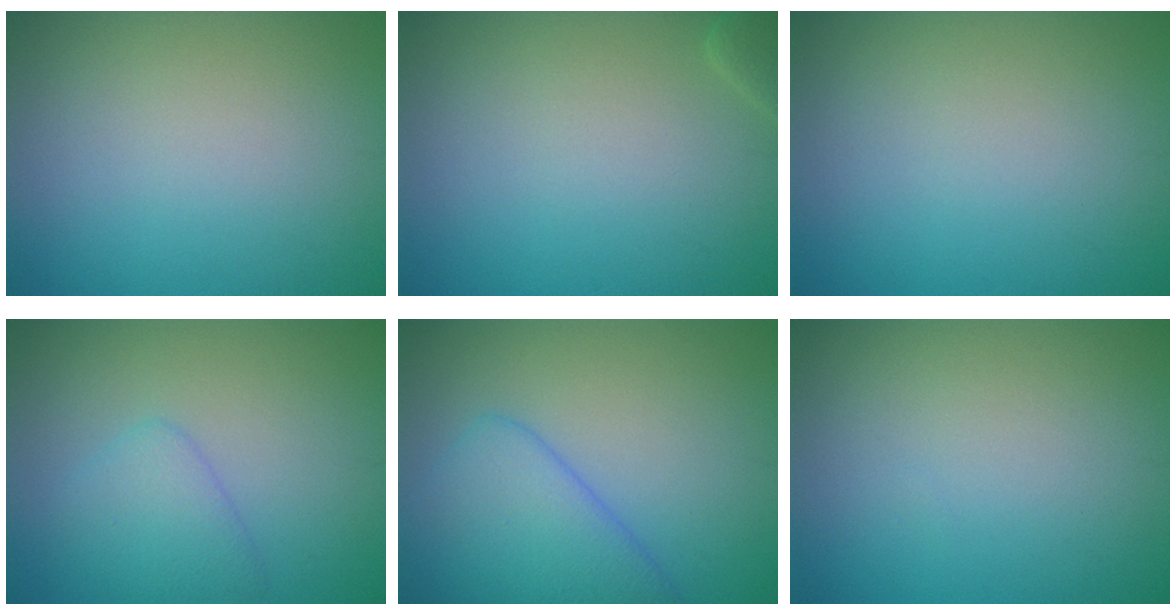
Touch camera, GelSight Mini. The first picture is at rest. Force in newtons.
{"total": 1.2, "press": 1.2, "slide": 0.2}
{"total": 0.0}
{"total": 2.7, "press": 2.7, "slide": 0.0}
{"total": 5.5, "press": 5.5, "slide": 0.3}
{"total": 0.0}